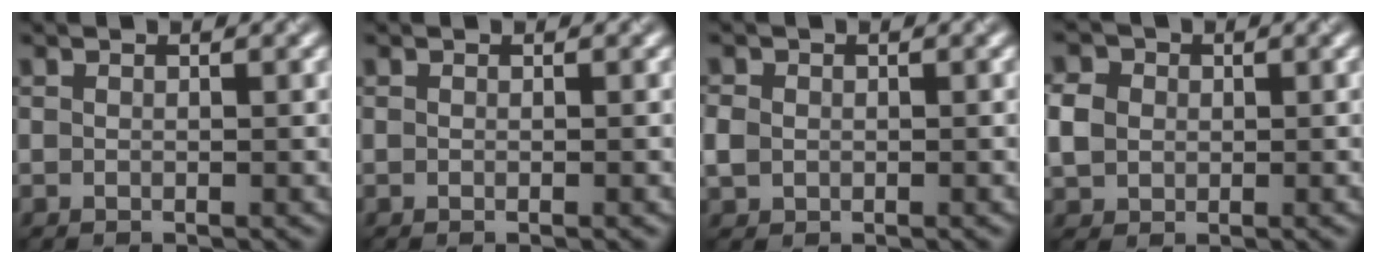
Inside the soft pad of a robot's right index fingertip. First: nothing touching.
{"total": 0.7, "force": [-0.2, 0.2, 0.6], "torque": [-0.002, -0.001, -0.006]}
{"total": 1.2, "force": [-0.4, 1.1, 0.4], "torque": [-0.006, 0.009, 0.002]}
{"total": 2.4, "force": [-0.2, 2.2, 1.0], "torque": [-0.022, 0.012, 0.002]}